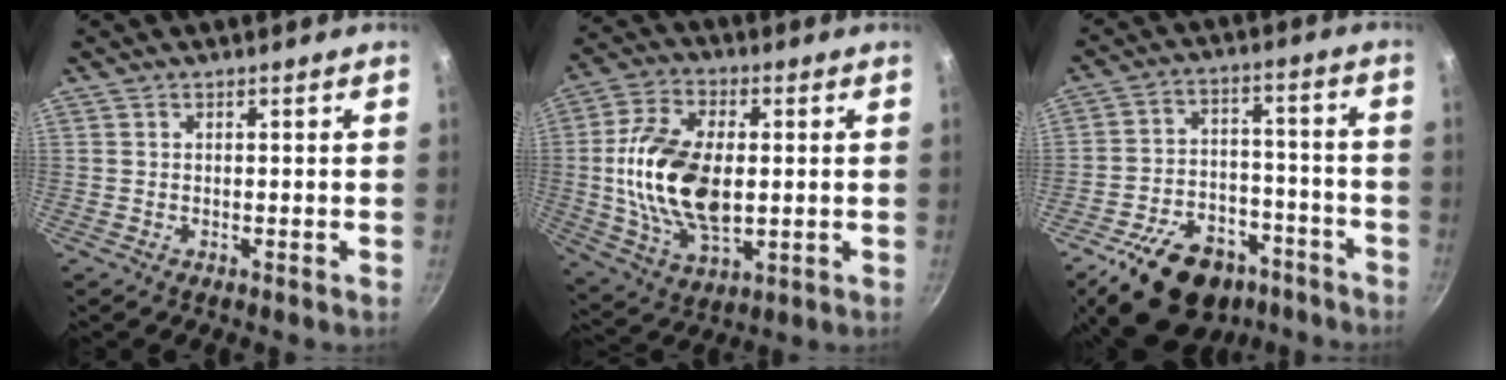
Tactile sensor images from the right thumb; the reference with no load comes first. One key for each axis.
{"total": 17.7, "fx": 0.3, "fy": 10.3, "fz": 14.4, "tx": -0.261, "ty": 0.004, "tz": 0.007}
{"total": 20.8, "fx": -13.8, "fy": 12.0, "fz": 10.1, "tx": -0.133, "ty": 0.081, "tz": -0.204}